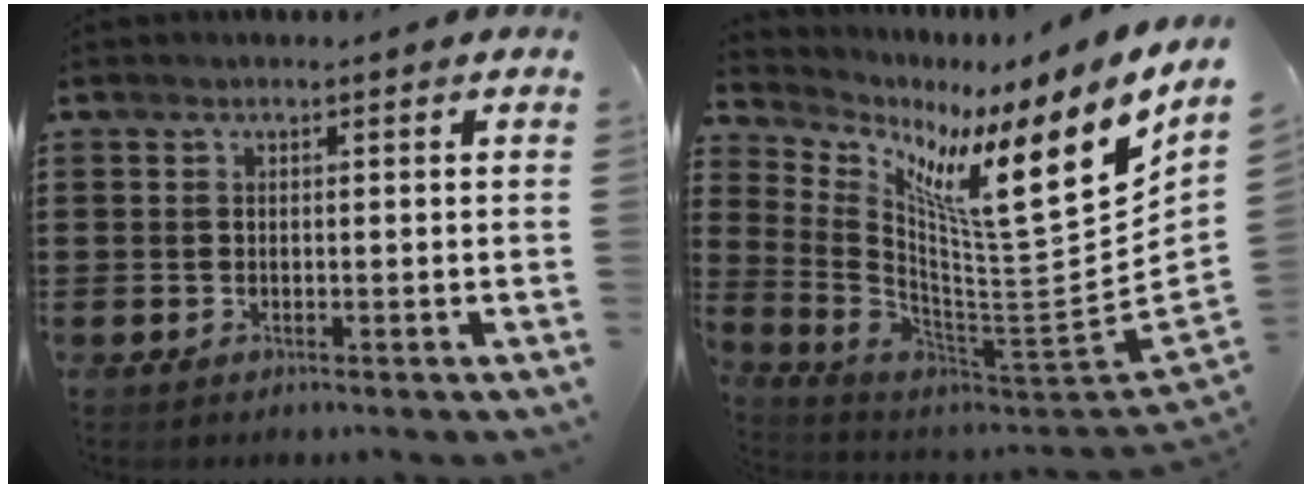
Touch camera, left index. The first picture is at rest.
{"total": 13.5, "force": [6.4, 1.7, 11.8], "torque": [-0.219, -0.060, 0.089]}